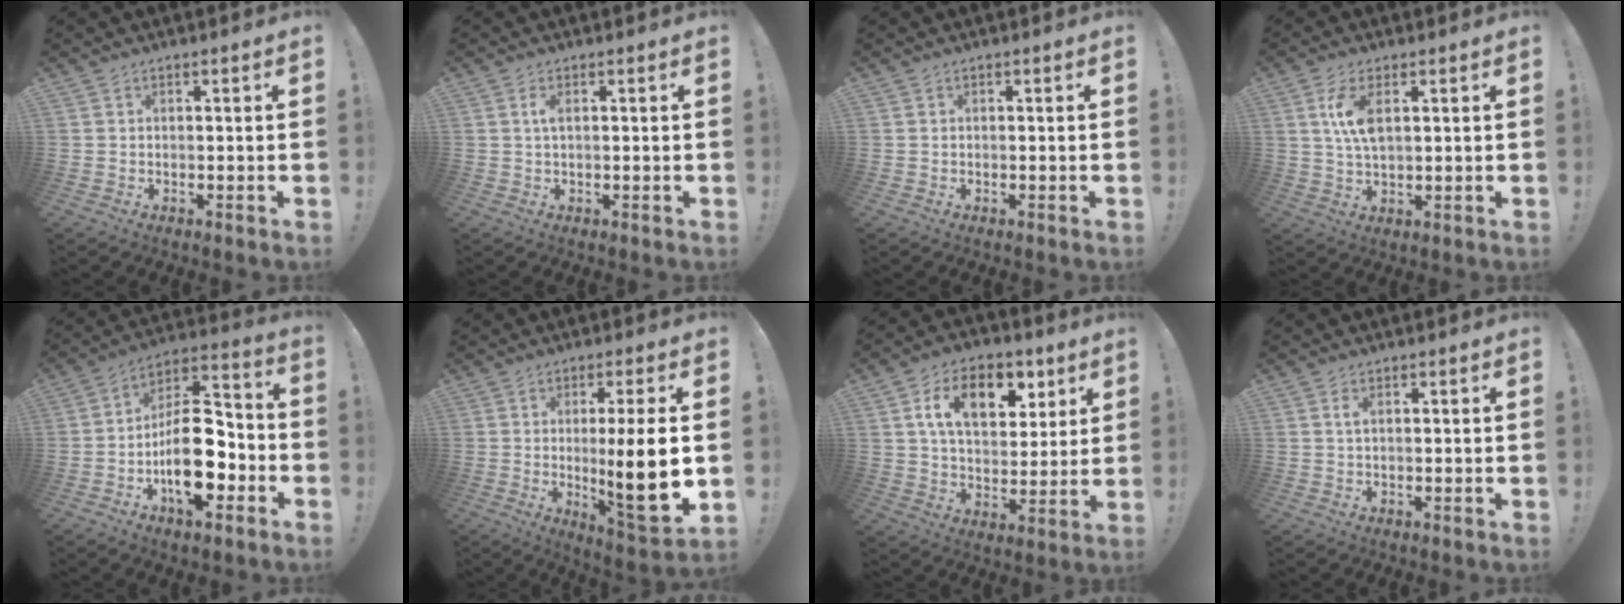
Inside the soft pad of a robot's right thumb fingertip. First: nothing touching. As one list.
[{"total": 2.1, "force": [0.3, 0.4, 2.0], "torque": [-0.033, 0.000, 0.003]}, {"total": 0.0}, {"total": 7.9, "force": [2.3, 3.2, 6.8], "torque": [-0.131, -0.005, 0.034]}, {"total": 20.0, "force": [-6.2, 10.3, 16.0], "torque": [-0.269, 0.044, -0.091]}, {"total": 15.4, "force": [-0.4, 1.9, 15.3], "torque": [-0.226, -0.016, -0.008]}, {"total": 15.5, "force": [6.6, 9.5, 10.4], "torque": [-0.153, -0.018, 0.114]}, {"total": 1.4, "force": [0.4, 0.2, 1.3], "torque": [-0.021, -0.001, 0.005]}]